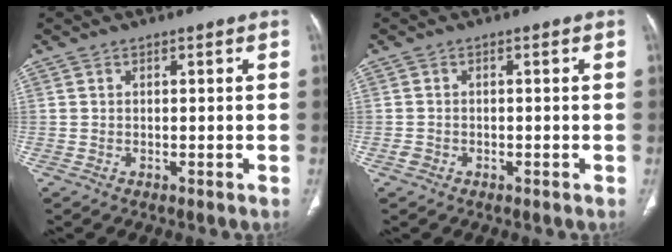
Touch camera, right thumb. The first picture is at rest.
{"total": 1.2, "force": [-0.6, 1.0, 0.4], "torque": [-0.008, 0.005, -0.013]}